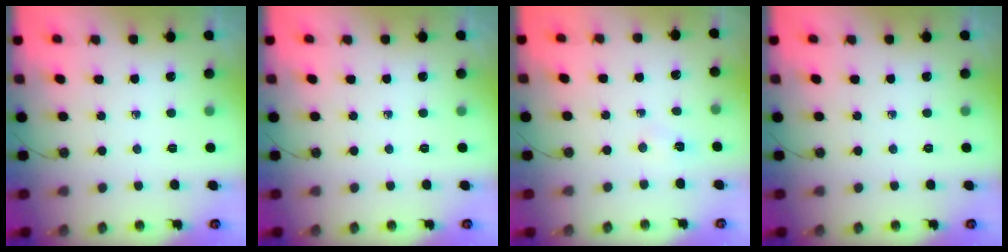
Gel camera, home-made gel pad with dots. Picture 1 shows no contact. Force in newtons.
{"total": 0.0}
{"total": 2.7, "press": 1.1, "slide": 2.5}
{"total": 0.0}